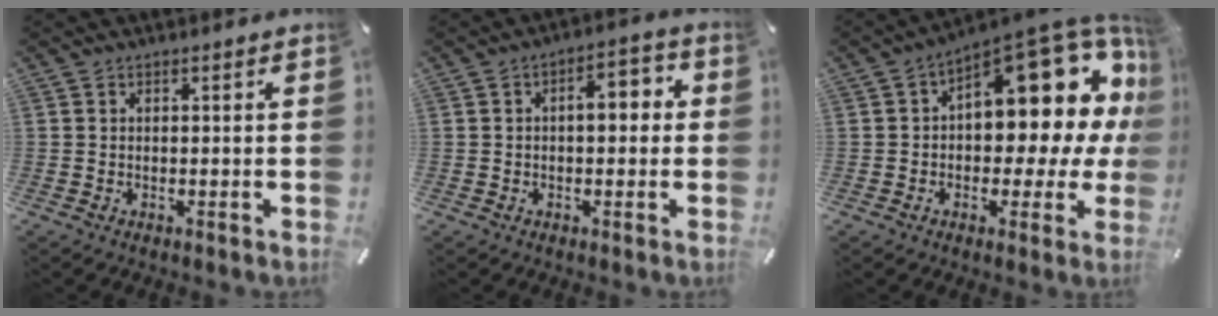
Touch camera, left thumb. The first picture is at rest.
{"total": 6.0, "force": [0.2, 3.2, 5.0], "torque": [-0.065, 0.005, -0.007]}
{"total": 17.1, "force": [7.7, 8.6, 12.6], "torque": [-0.140, -0.085, 0.123]}